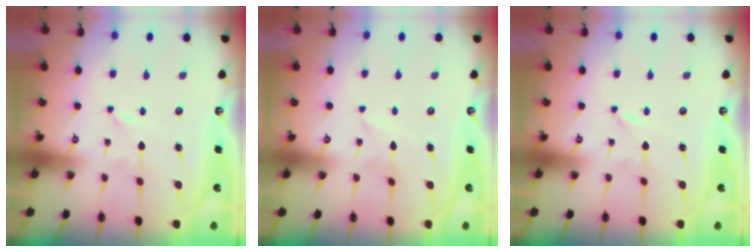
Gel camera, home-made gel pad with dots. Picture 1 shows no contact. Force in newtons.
{"total": 1.6, "press": 1.6, "slide": 0.2}
{"total": 0.0}